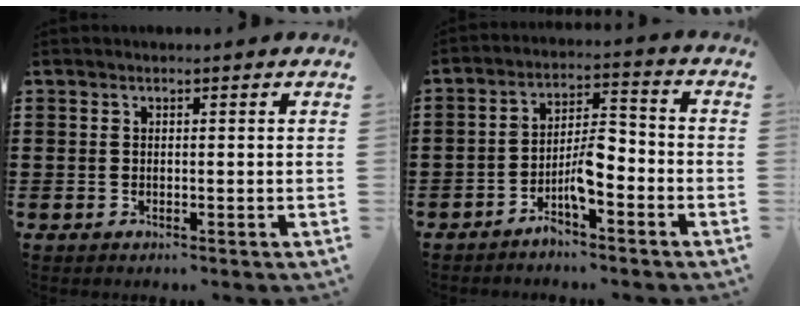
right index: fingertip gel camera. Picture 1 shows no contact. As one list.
[{"total": 6.1, "force": [-3.5, 1.7, 4.8], "torque": [-0.096, 0.000, -0.067]}]